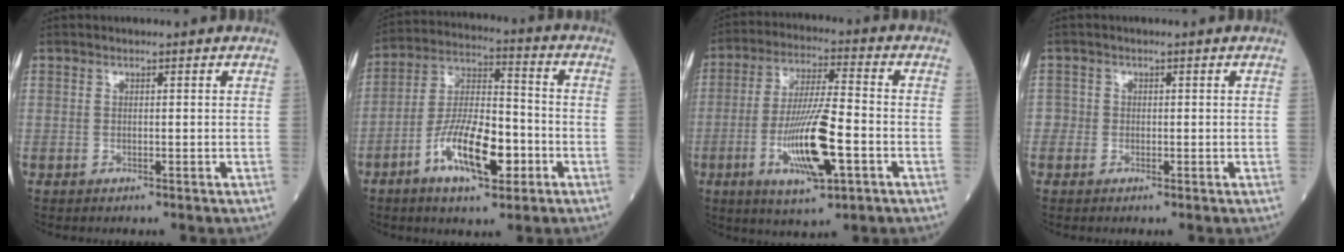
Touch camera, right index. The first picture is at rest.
{"total": 12.7, "force": [-5.2, 4.1, 10.9], "torque": [-0.212, 0.004, -0.089]}
{"total": 12.9, "force": [-4.1, 2.1, 12.1], "torque": [-0.233, -0.010, -0.067]}
{"total": 1.3, "force": [-0.4, 1.3, -0.1], "torque": [0.011, 0.008, -0.010]}